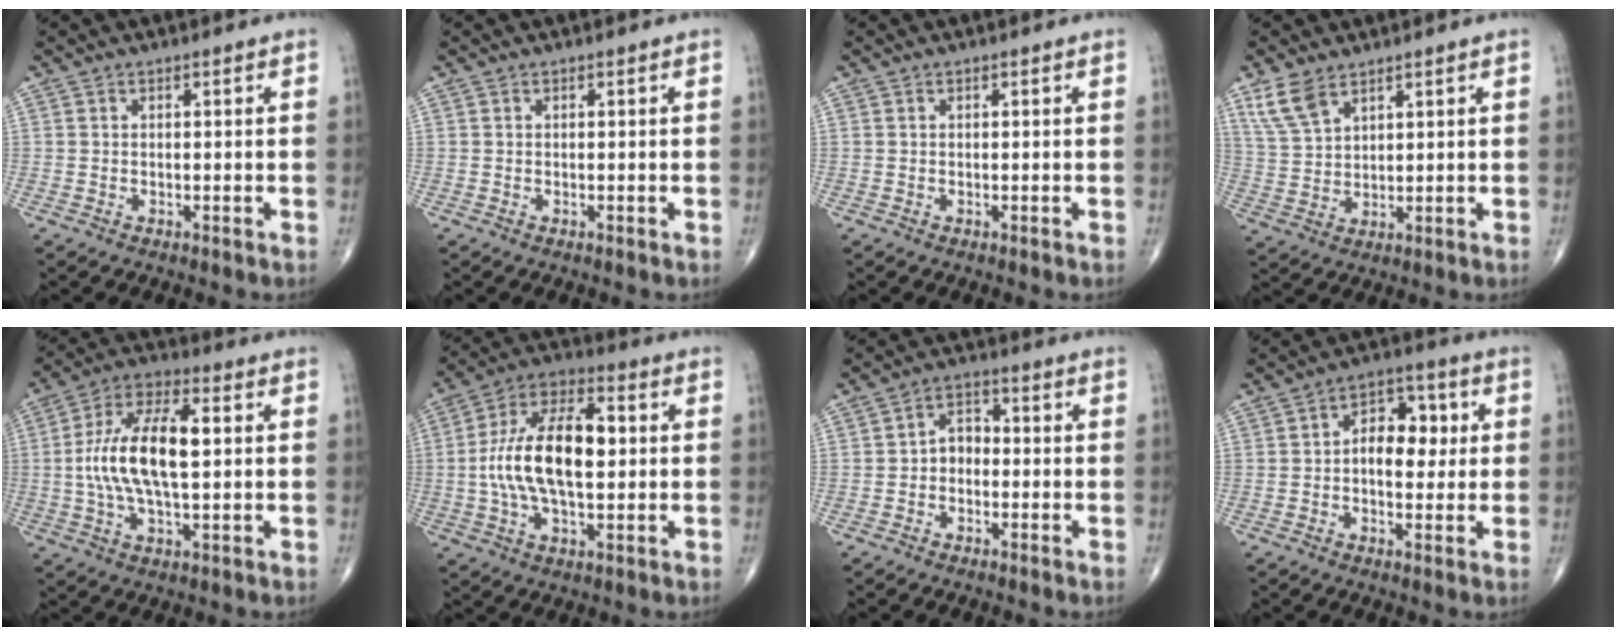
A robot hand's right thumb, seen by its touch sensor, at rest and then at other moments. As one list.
[{"total": 0.0}, {"total": 0.0}, {"total": 6.6, "force": [4.4, 3.2, 3.7], "torque": [-0.070, -0.013, 0.098]}, {"total": 15.4, "force": [1.0, 6.7, 13.9], "torque": [-0.267, 0.020, 0.014]}, {"total": 17.3, "force": [0.6, 8.4, 15.1], "torque": [-0.276, 0.024, 0.006]}, {"total": 4.4, "force": [-0.9, 3.3, 2.9], "torque": [-0.029, 0.021, -0.027]}, {"total": 9.3, "force": [0.7, 5.9, 7.1], "torque": [-0.073, 0.019, 0.006]}]